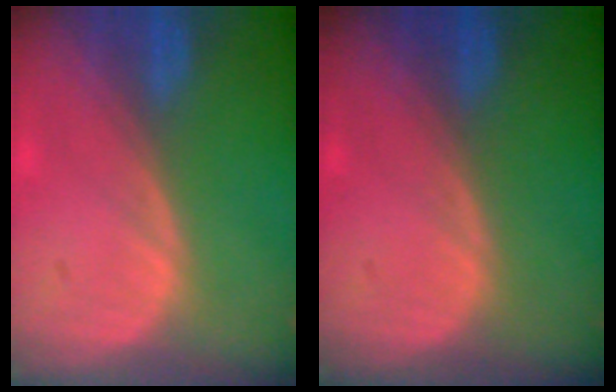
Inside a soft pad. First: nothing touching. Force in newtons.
{"total": 0.0}